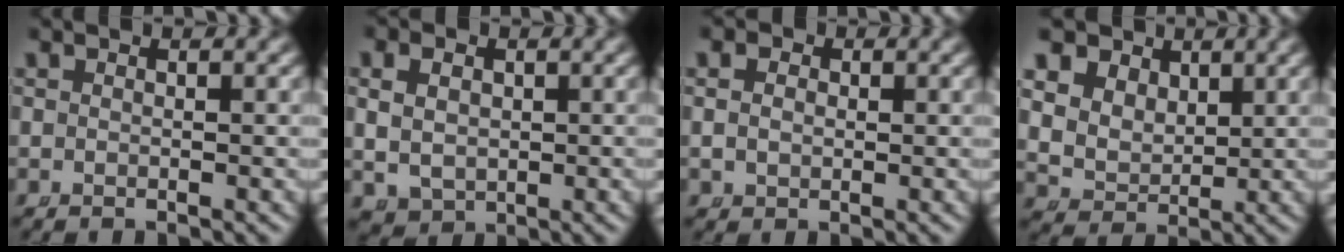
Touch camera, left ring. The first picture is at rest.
{"total": 4.5, "force": [0.3, 3.9, 2.3], "torque": [-0.046, -0.016, 0.018]}
{"total": 2.1, "force": [0.3, 1.8, 1.0], "torque": [-0.025, -0.010, 0.012]}
{"total": 10.2, "force": [2.7, 8.7, 4.6], "torque": [-0.123, -0.021, 0.040]}